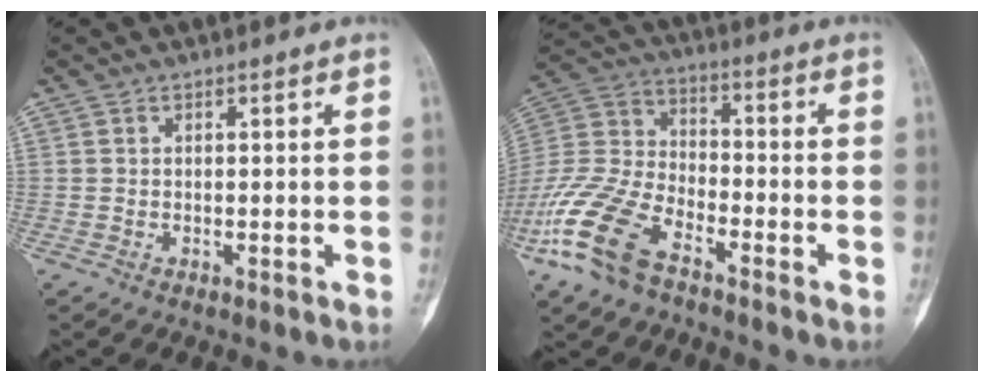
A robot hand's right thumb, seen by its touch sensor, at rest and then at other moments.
{"total": 16.3, "force": [-9.5, 8.5, 10.1], "torque": [-0.216, 0.041, -0.195]}